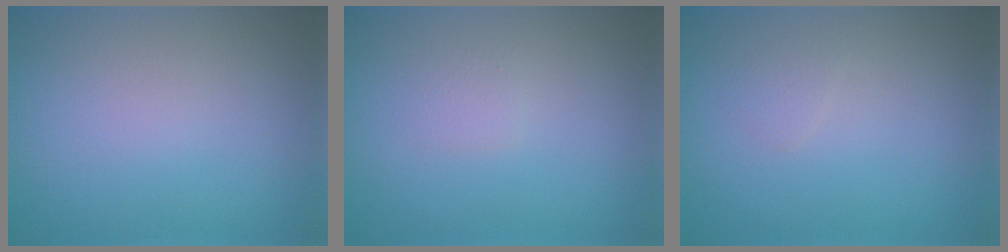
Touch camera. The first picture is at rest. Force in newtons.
{"total": 0.8, "press": 0.8, "slide": 0.1}
{"total": 0.7, "press": 0.7, "slide": 0.0}